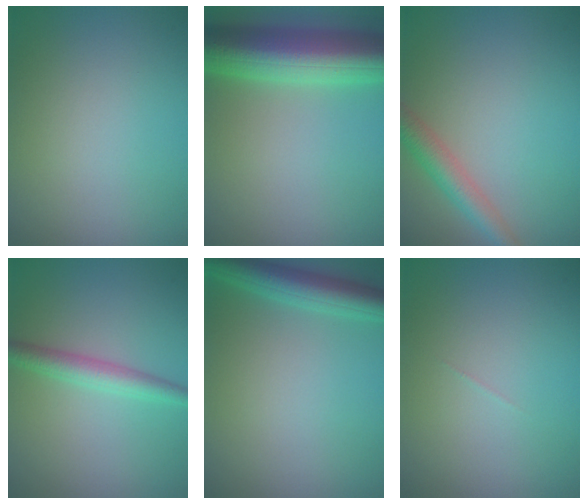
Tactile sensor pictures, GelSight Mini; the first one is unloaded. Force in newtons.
{"total": 9.6, "press": 9.6, "slide": 0.4}
{"total": 3.1, "press": 3.1, "slide": 0.2}
{"total": 2.7, "press": 2.7, "slide": 0.0}
{"total": 4.3, "press": 4.3, "slide": 0.2}
{"total": 0.0}